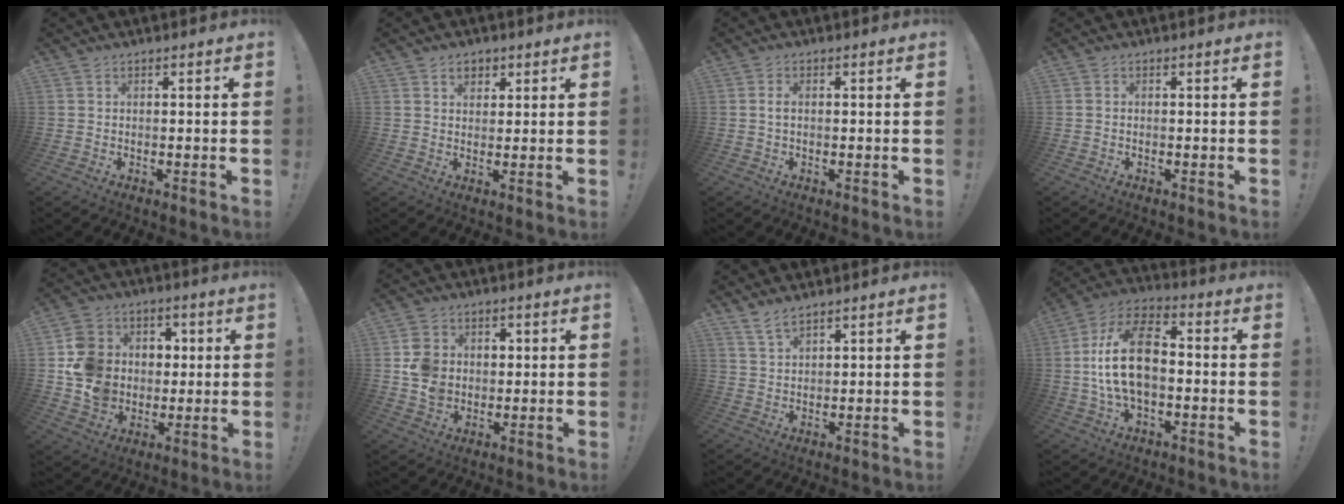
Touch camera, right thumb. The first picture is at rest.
{"total": 4.0, "force": [2.0, 3.1, 1.5], "torque": [-0.008, -0.009, 0.033]}
{"total": 1.7, "force": [0.1, 0.8, 1.5], "torque": [-0.029, 0.004, 0.002]}
{"total": 0.0}
{"total": 15.4, "force": [0.0, 14.3, 5.9], "torque": [-0.083, 0.010, 0.020]}
{"total": 10.0, "force": [0.7, 9.2, 3.8], "torque": [-0.062, -0.002, 0.018]}
{"total": 4.4, "force": [3.7, 1.3, 2.0], "torque": [-0.030, -0.025, 0.067]}
{"total": 18.4, "force": [-0.2, 10.8, 14.8], "torque": [-0.269, 0.012, -0.002]}